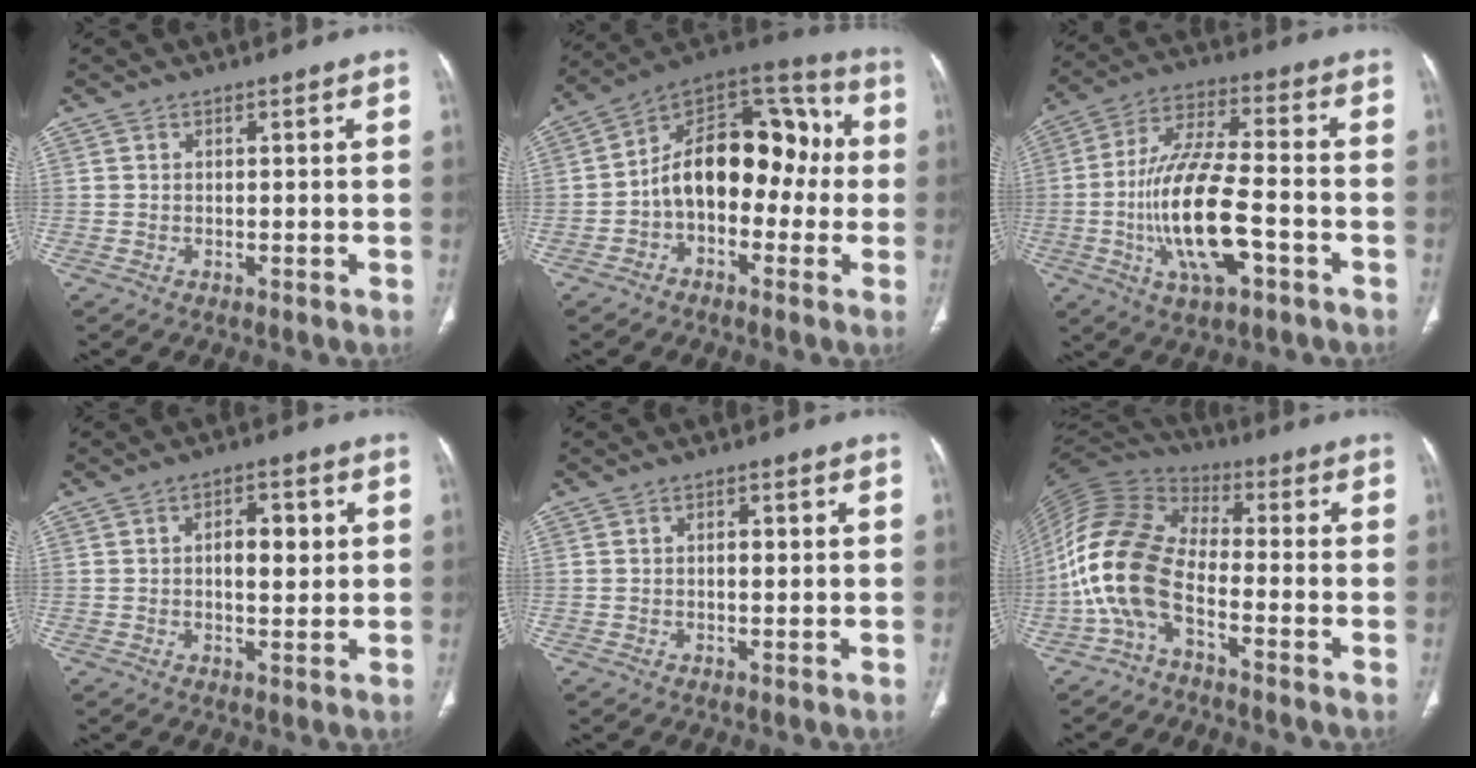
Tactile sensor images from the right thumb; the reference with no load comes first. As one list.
[{"total": 18.5, "force": [-1.2, 11.7, 14.3], "torque": [-0.174, 0.062, -0.033]}, {"total": 17.5, "force": [-4.7, 6.4, 15.6], "torque": [-0.303, 0.026, -0.081]}, {"total": 6.3, "force": [1.0, 3.2, 5.3], "torque": [-0.062, 0.001, 0.014]}, {"total": 2.1, "force": [0.3, 1.0, 1.8], "torque": [-0.026, 0.001, 0.004]}, {"total": 14.0, "force": [-4.7, 7.1, 11.1], "torque": [-0.245, 0.057, -0.105]}]